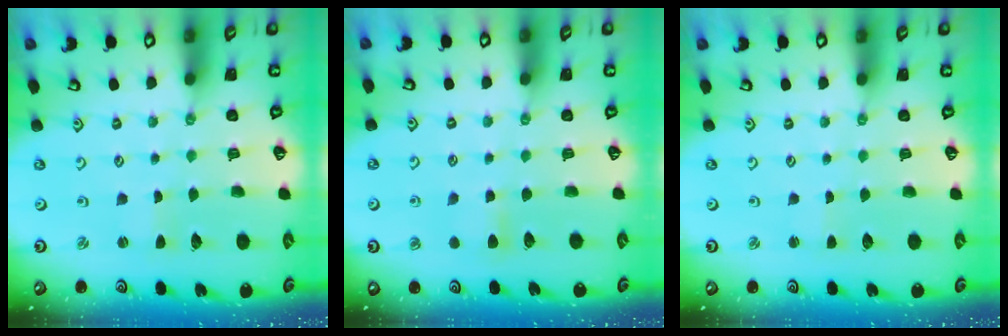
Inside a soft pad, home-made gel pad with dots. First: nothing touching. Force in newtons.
{"total": 4.9, "press": 4.8, "slide": 0.8}
{"total": 1.0, "press": 1.0, "slide": 0.1}